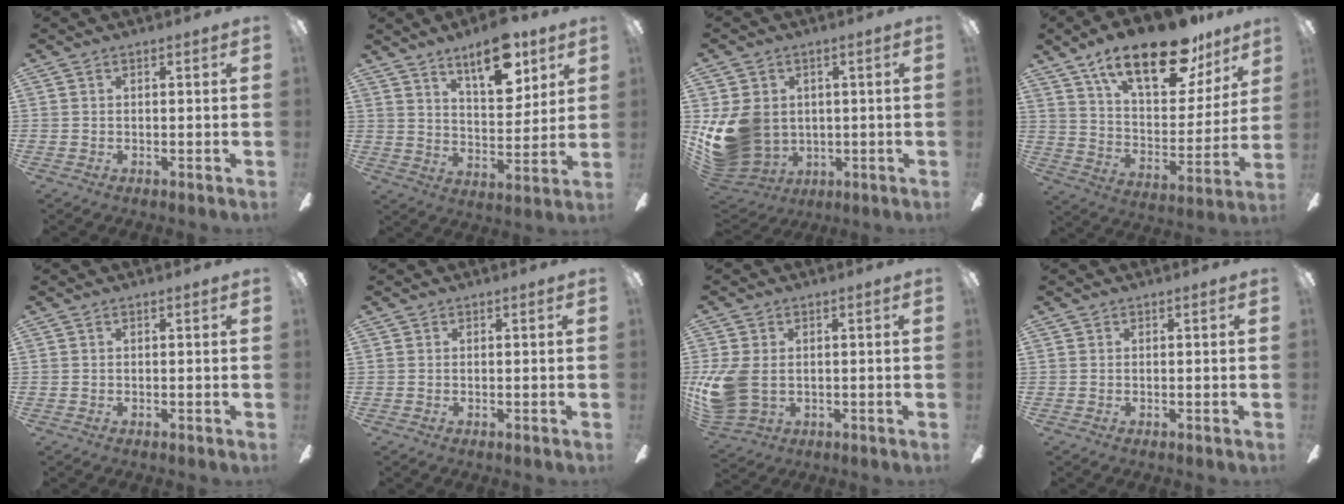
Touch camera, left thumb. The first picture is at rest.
{"total": 13.9, "force": [9.3, 5.6, 8.6], "torque": [-0.123, -0.042, 0.158]}
{"total": 14.8, "force": [-0.2, 12.4, 8.1], "torque": [-0.180, -0.005, 0.004]}
{"total": 23.0, "force": [15.8, 9.2, 14.0], "torque": [-0.222, -0.096, 0.270]}
{"total": 0.0}
{"total": 0.0}
{"total": 9.6, "force": [-0.2, 6.7, 6.9], "torque": [-0.161, 0.003, 0.002]}
{"total": 0.0}